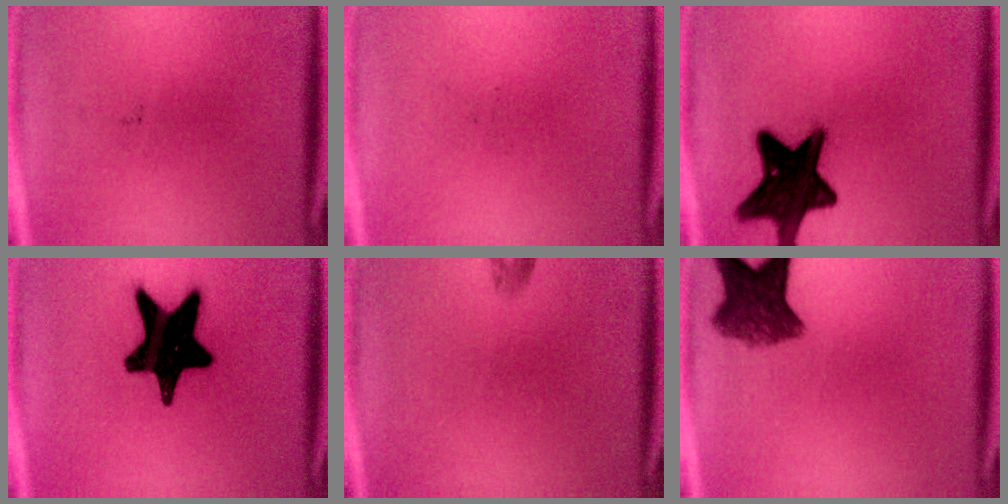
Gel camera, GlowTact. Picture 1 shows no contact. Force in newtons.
{"total": 0.0}
{"total": 16.6}
{"total": 19.7}
{"total": 0.9}
{"total": 7.1}